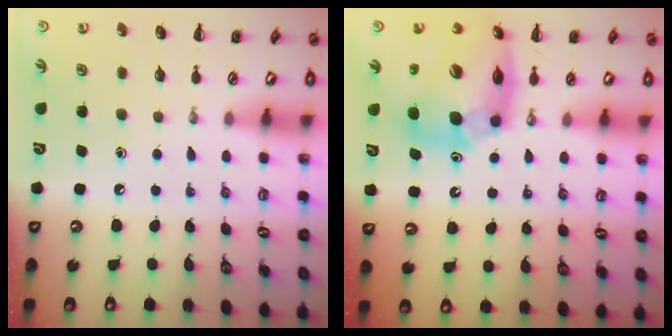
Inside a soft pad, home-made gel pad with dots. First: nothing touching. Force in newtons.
{"total": 15.1, "press": 14.5, "slide": 4.4}